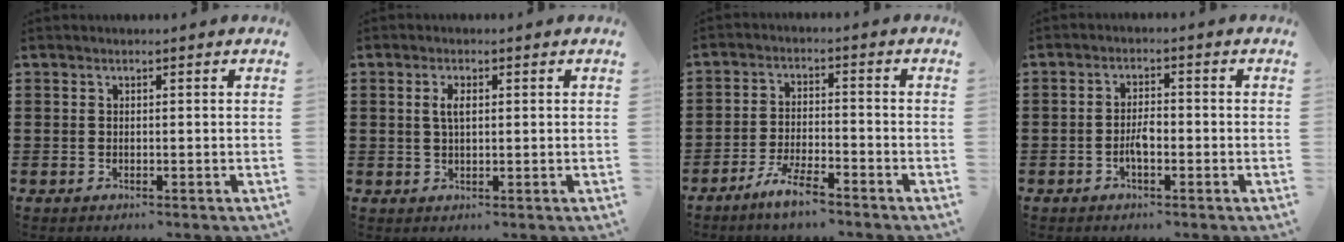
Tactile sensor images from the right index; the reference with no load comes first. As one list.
[{"total": 2.7, "force": [0.5, 1.1, 2.4], "torque": [-0.050, 0.007, 0.007]}, {"total": 5.2, "force": [-4.3, 0.7, 2.9], "torque": [-0.068, -0.001, -0.084]}, {"total": 2.9, "force": [-1.1, 1.1, 2.4], "torque": [-0.052, 0.003, -0.024]}]